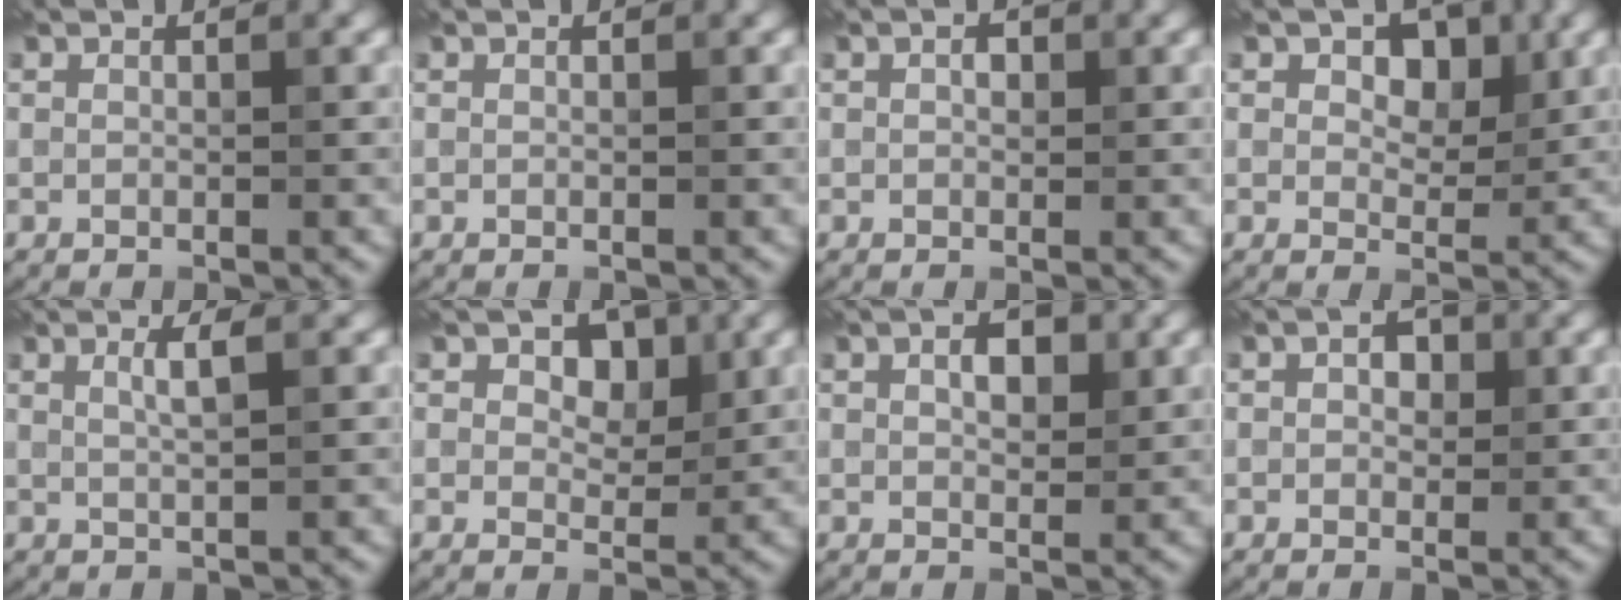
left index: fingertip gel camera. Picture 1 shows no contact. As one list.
[{"total": 0.0}, {"total": 1.0, "force": [0.2, 0.7, 0.7], "torque": [-0.011, 0.001, 0.001]}, {"total": 4.2, "force": [1.5, 2.7, 2.7], "torque": [-0.040, -0.004, 0.014]}, {"total": 1.9, "force": [0.7, 0.5, 1.7], "torque": [-0.027, 0.001, 0.008]}, {"total": 3.8, "force": [1.5, 2.6, 2.4], "torque": [-0.036, -0.001, 0.011]}, {"total": 2.6, "force": [1.0, 1.5, 1.9], "torque": [-0.030, 0.003, 0.017]}, {"total": 2.1, "force": [0.6, 1.4, 1.4], "torque": [-0.017, 0.002, 0.007]}]